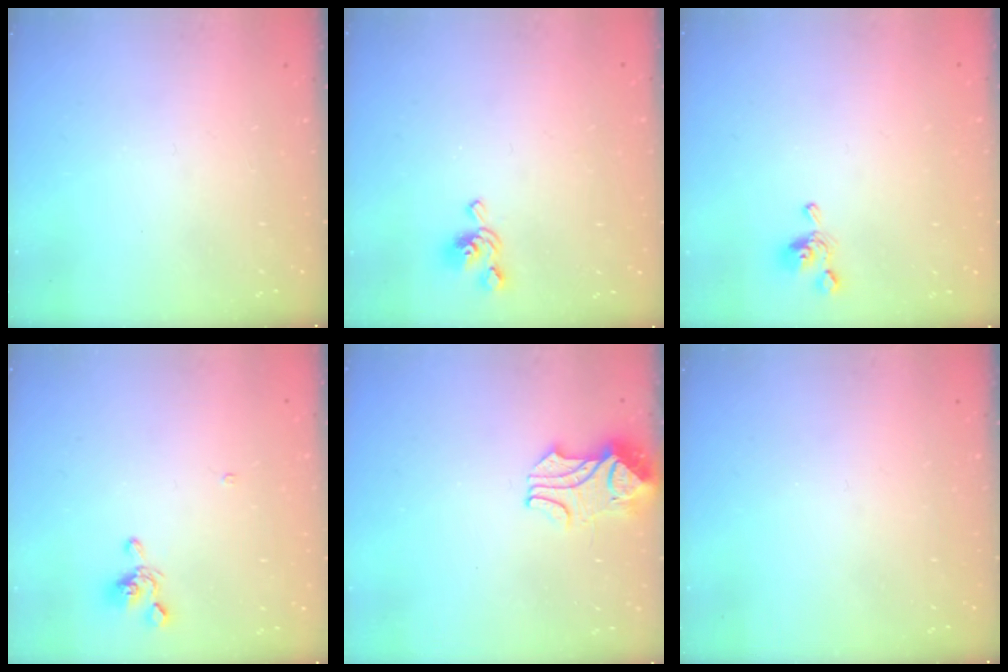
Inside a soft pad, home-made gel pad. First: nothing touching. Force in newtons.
{"total": 2.8, "press": 2.6, "slide": 0.8}
{"total": 2.7, "press": 2.7, "slide": 0.4}
{"total": 0.7, "press": 0.3, "slide": 0.6}
{"total": 2.2, "press": 2.0, "slide": 1.0}
{"total": 0.0}